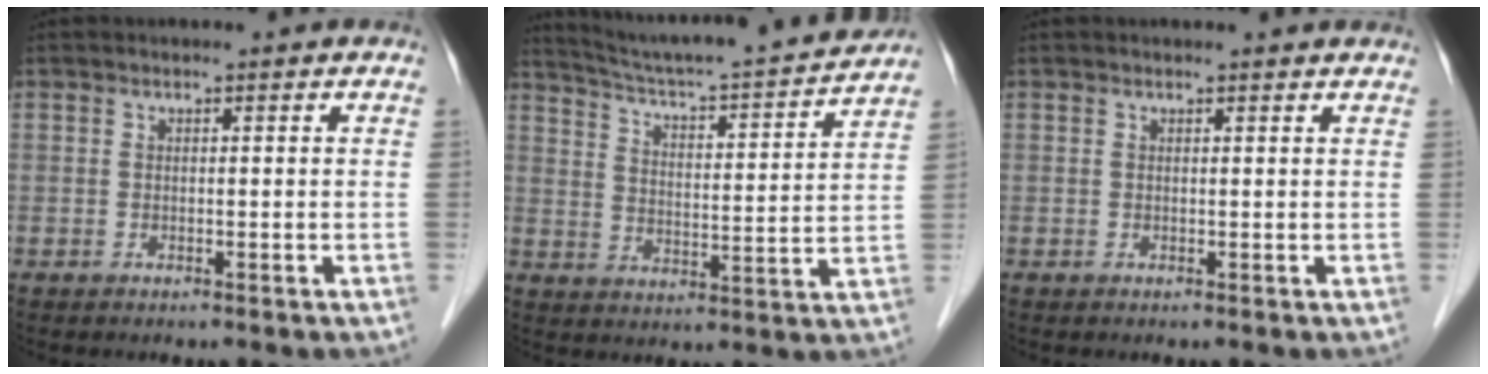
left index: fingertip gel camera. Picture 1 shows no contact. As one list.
[{"total": 19.0, "force": [17.7, -0.3, 6.9], "torque": [-0.120, -0.023, 0.251]}, {"total": 1.9, "force": [1.8, 0.0, 0.3], "torque": [-0.012, 0.002, 0.017]}]